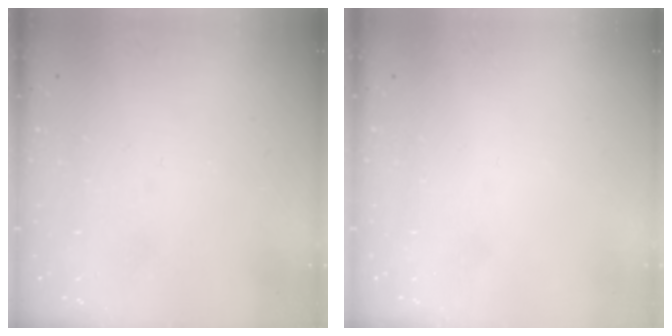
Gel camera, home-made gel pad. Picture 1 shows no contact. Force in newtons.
{"total": 1.5, "press": 1.5, "slide": 0.1}